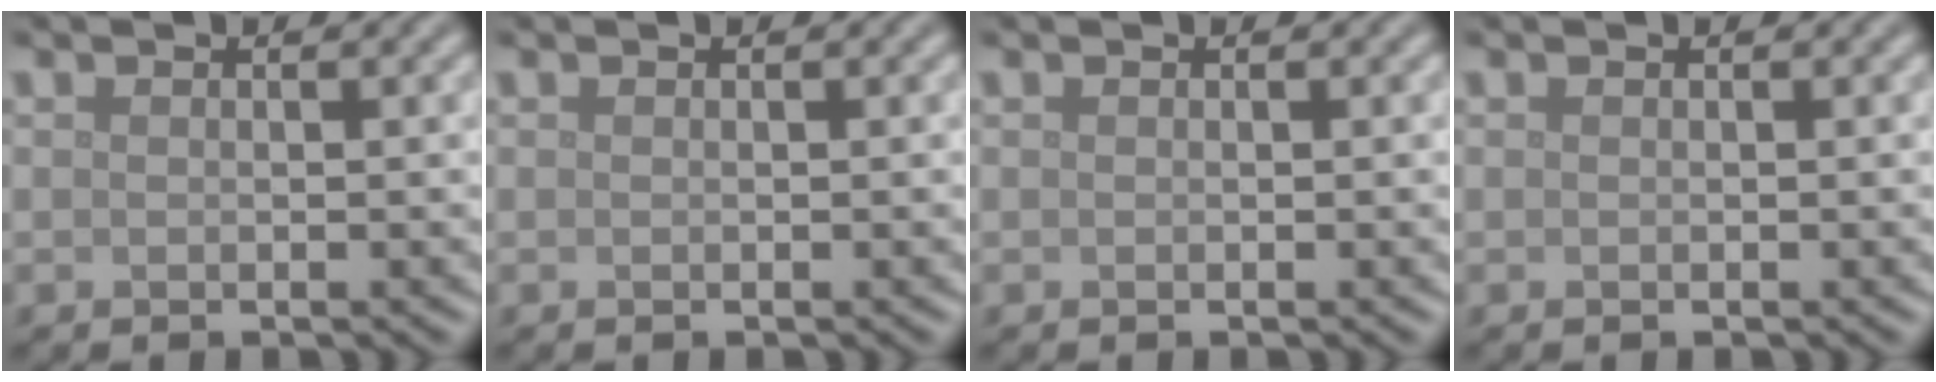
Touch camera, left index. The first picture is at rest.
{"total": 0.0}
{"total": 0.0}
{"total": 0.0}